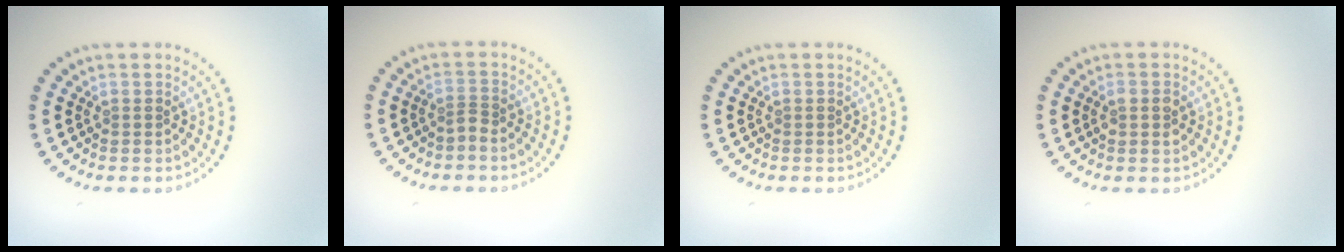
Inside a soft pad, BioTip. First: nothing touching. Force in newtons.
{"total": 0.8, "press": 0.5, "slide": 0.6}
{"total": 0.0}
{"total": 1.2, "press": 1.2, "slide": 0.2}